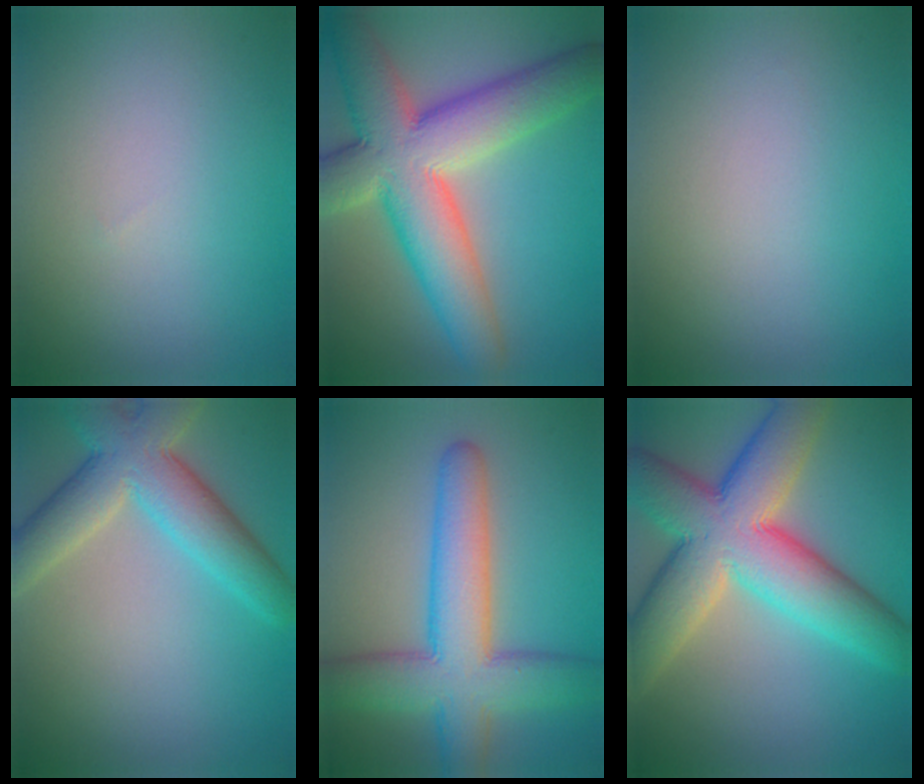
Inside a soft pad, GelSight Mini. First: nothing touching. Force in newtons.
{"total": 12.1, "press": 12.1, "slide": 0.9}
{"total": 0.0}
{"total": 7.3, "press": 7.3, "slide": 0.5}
{"total": 8.8, "press": 8.7, "slide": 0.5}
{"total": 12.6, "press": 12.5, "slide": 0.7}